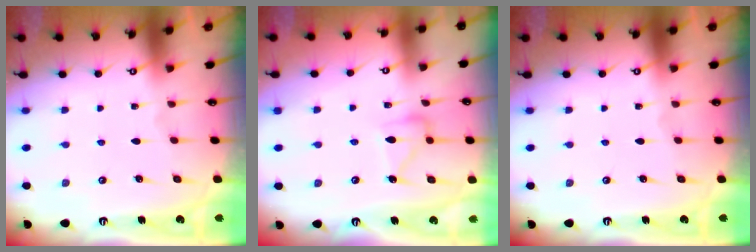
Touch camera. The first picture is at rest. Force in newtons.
{"total": 9.5, "press": 9.5, "slide": 0.7}
{"total": 0.0}